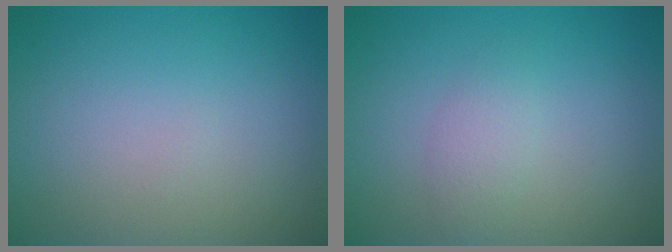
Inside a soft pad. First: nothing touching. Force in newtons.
{"total": 1.5, "press": 1.5, "slide": 0.1}